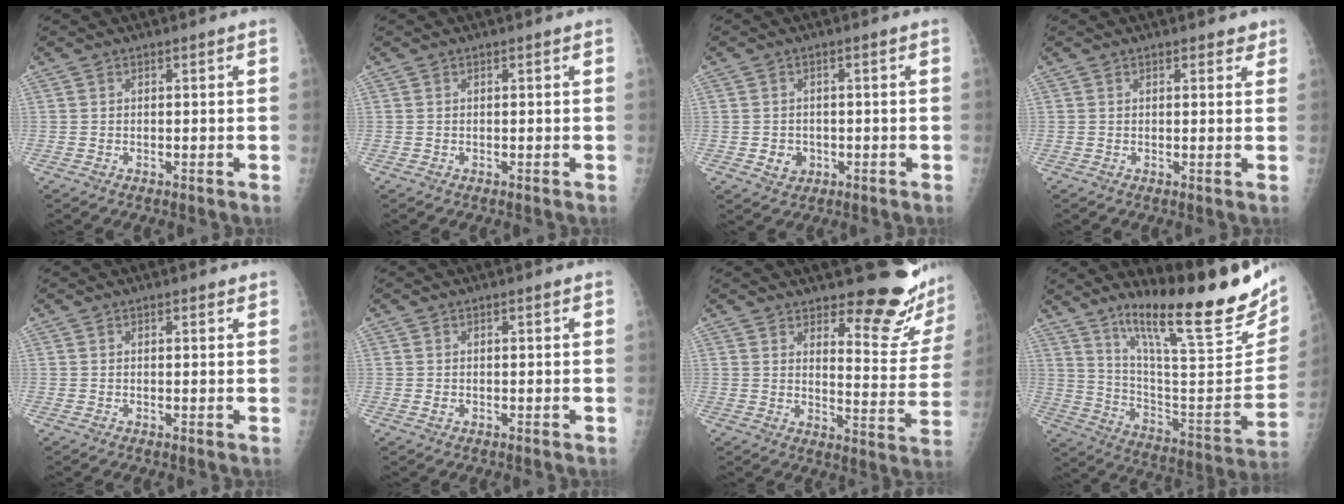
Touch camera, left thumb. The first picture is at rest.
{"total": 0.0}
{"total": 3.1, "force": [-0.7, 2.8, 1.2], "torque": [-0.006, 0.004, -0.003]}
{"total": 2.0, "force": [1.4, 1.1, 1.0], "torque": [0.005, -0.005, 0.012]}
{"total": 1.2, "force": [0.8, 0.5, 0.7], "torque": [-0.007, -0.003, 0.009]}
{"total": 1.0, "force": [0.2, 0.7, 0.8], "torque": [-0.011, -0.001, 0.006]}
{"total": 15.3, "force": [12.5, 3.8, 7.9], "torque": [-0.061, -0.118, 0.157]}
{"total": 28.3, "force": [18.5, 5.9, 20.6], "torque": [-0.282, -0.083, 0.294]}